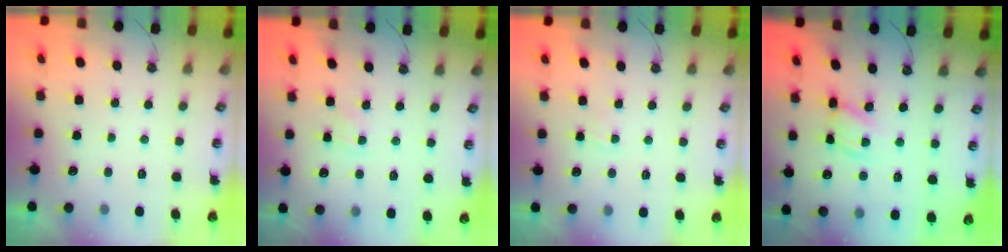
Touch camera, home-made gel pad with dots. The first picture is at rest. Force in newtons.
{"total": 3.9, "press": 3.8, "slide": 0.5}
{"total": 3.8, "press": 3.8, "slide": 0.5}
{"total": 8.3, "press": 8.3, "slide": 0.5}